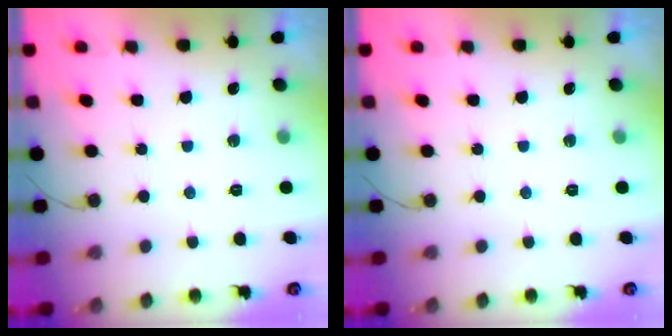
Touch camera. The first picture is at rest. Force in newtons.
{"total": 0.0}